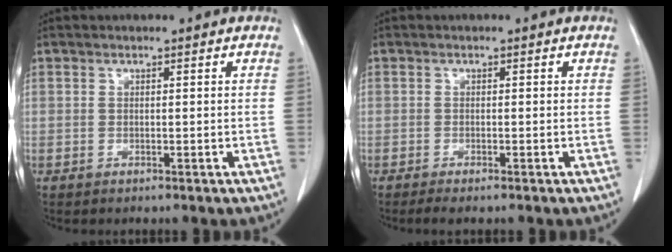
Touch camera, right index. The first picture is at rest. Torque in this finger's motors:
{"motor_torque": [-0.05, 0.07, 0.12, 0.02]}